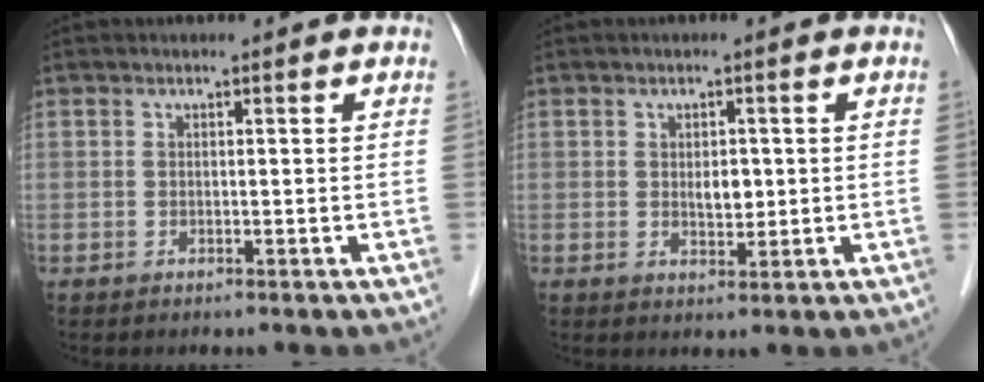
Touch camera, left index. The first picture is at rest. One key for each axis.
{"total": 2.6, "fx": 0.2, "fy": 1.5, "fz": 2.1, "tx": -0.034, "ty": -0.002, "tz": 0.007}